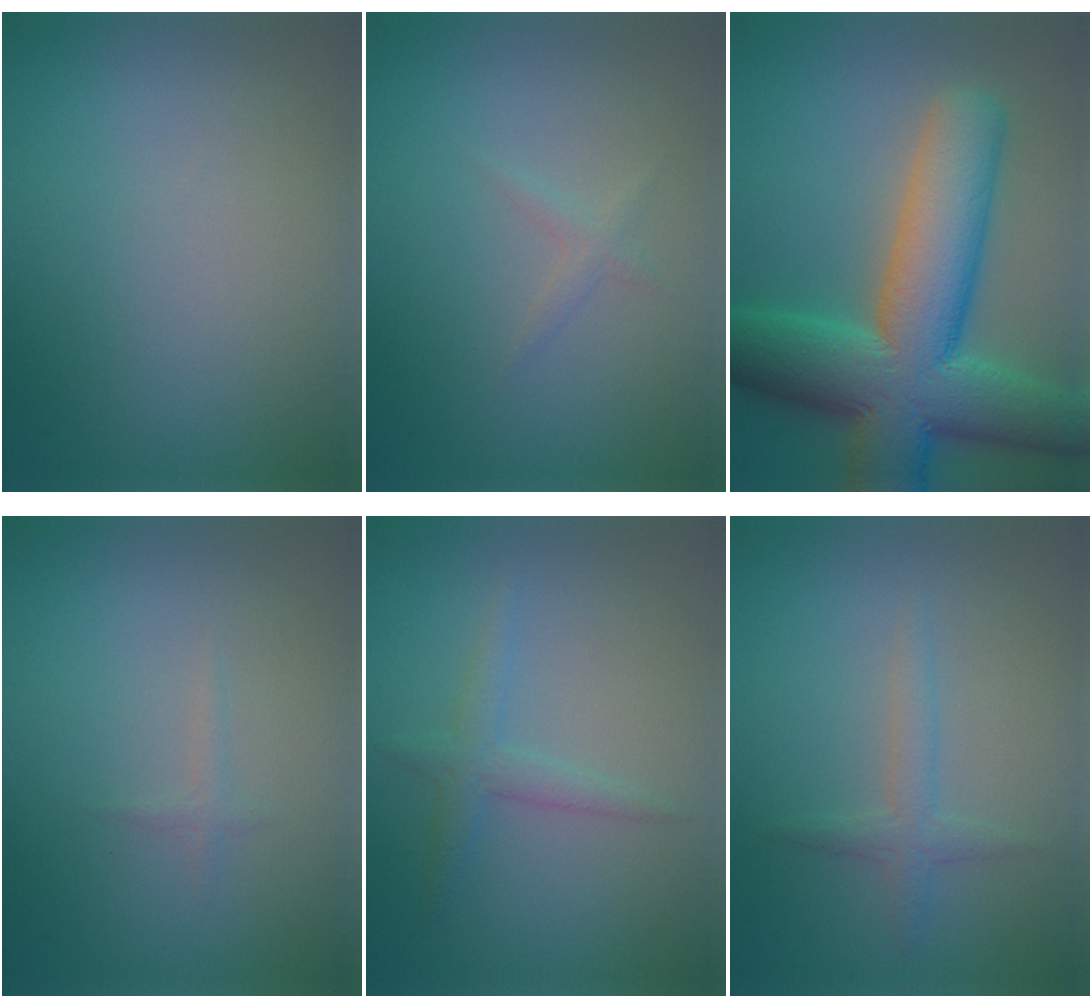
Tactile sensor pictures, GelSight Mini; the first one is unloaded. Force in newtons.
{"total": 0.8, "press": 0.8, "slide": 0.0}
{"total": 12.5, "press": 12.5, "slide": 0.6}
{"total": 0.6, "press": 0.6, "slide": 0.0}
{"total": 1.9, "press": 1.9, "slide": 0.1}
{"total": 1.7, "press": 1.7, "slide": 0.0}